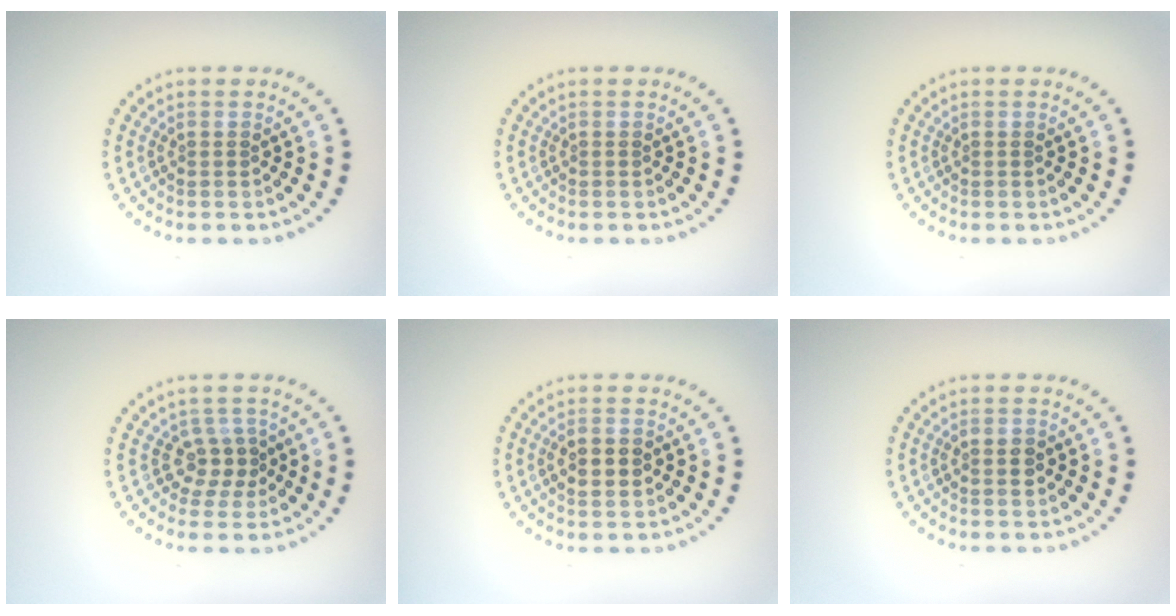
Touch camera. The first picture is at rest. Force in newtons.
{"total": 0.0}
{"total": 0.0}
{"total": 2.5, "press": 2.0, "slide": 1.5}
{"total": 2.5, "press": 2.5, "slide": 0.1}
{"total": 1.9, "press": 1.9, "slide": 0.2}